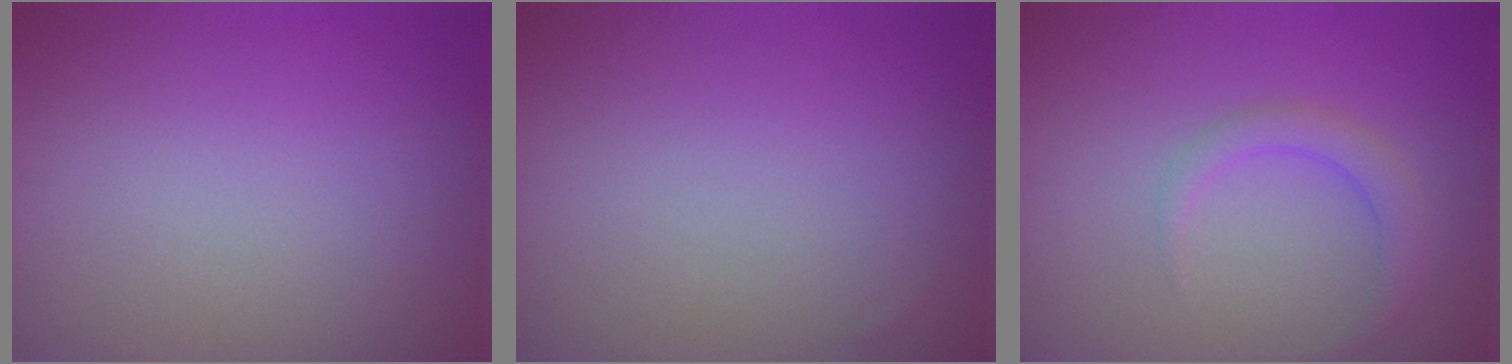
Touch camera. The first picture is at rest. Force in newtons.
{"total": 0.0}
{"total": 2.2, "press": 2.2, "slide": 0.1}